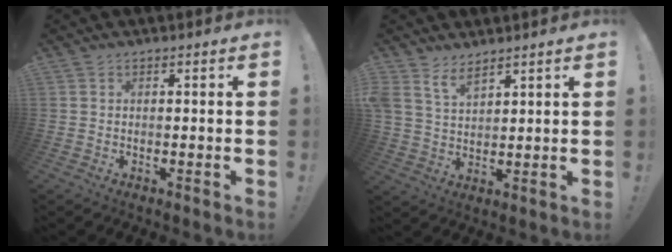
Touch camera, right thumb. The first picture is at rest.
{"total": 6.1, "force": [4.9, 2.4, 2.8], "torque": [-0.066, -0.019, 0.094]}